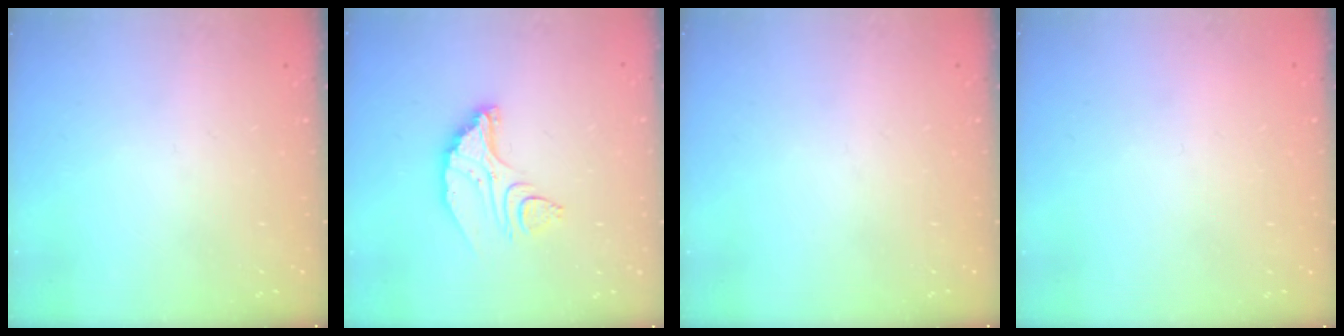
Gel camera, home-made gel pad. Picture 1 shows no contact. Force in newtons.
{"total": 10.4, "press": 10.4, "slide": 1.1}
{"total": 0.0}
{"total": 2.3, "press": 2.3, "slide": 0.1}